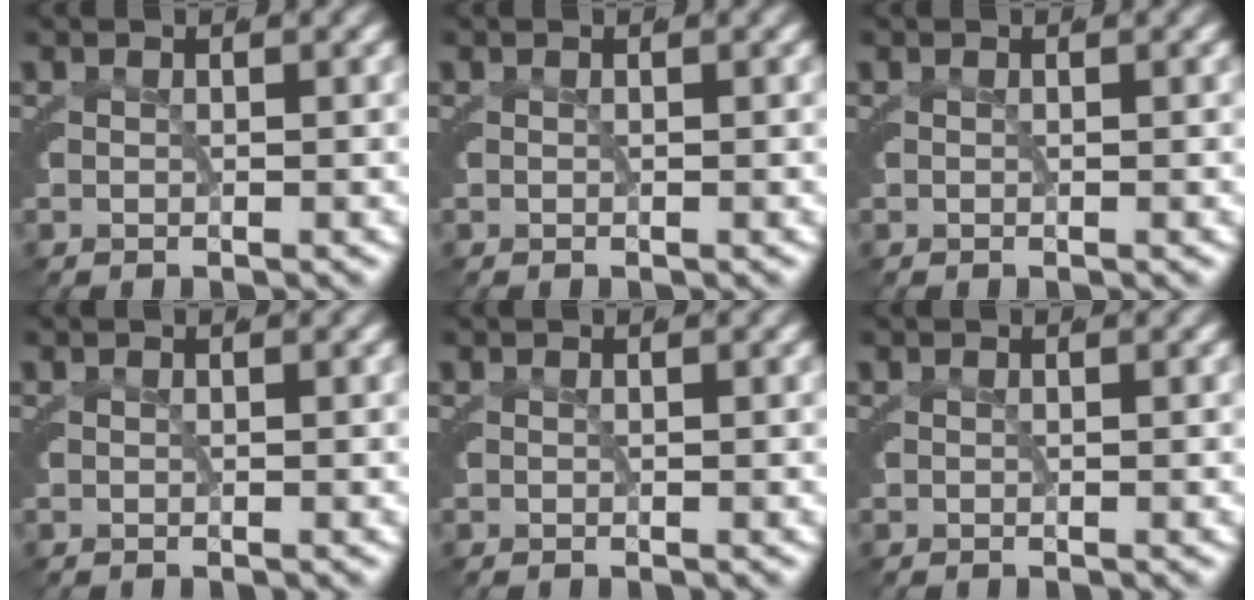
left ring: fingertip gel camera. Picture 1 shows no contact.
{"total": 0.0}
{"total": 0.0}
{"total": 0.0}
{"total": 0.0}
{"total": 0.0}